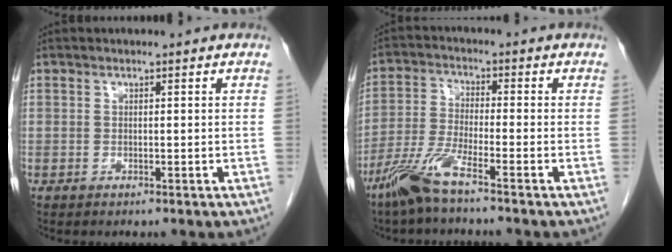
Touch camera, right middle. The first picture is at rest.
{"total": 6.9, "force": [-5.0, -0.1, 4.7], "torque": [-0.107, -0.016, -0.106]}